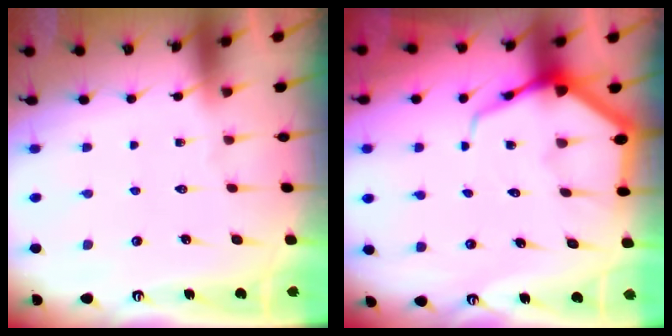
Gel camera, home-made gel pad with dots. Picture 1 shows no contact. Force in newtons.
{"total": 6.9, "press": 6.9, "slide": 0.7}